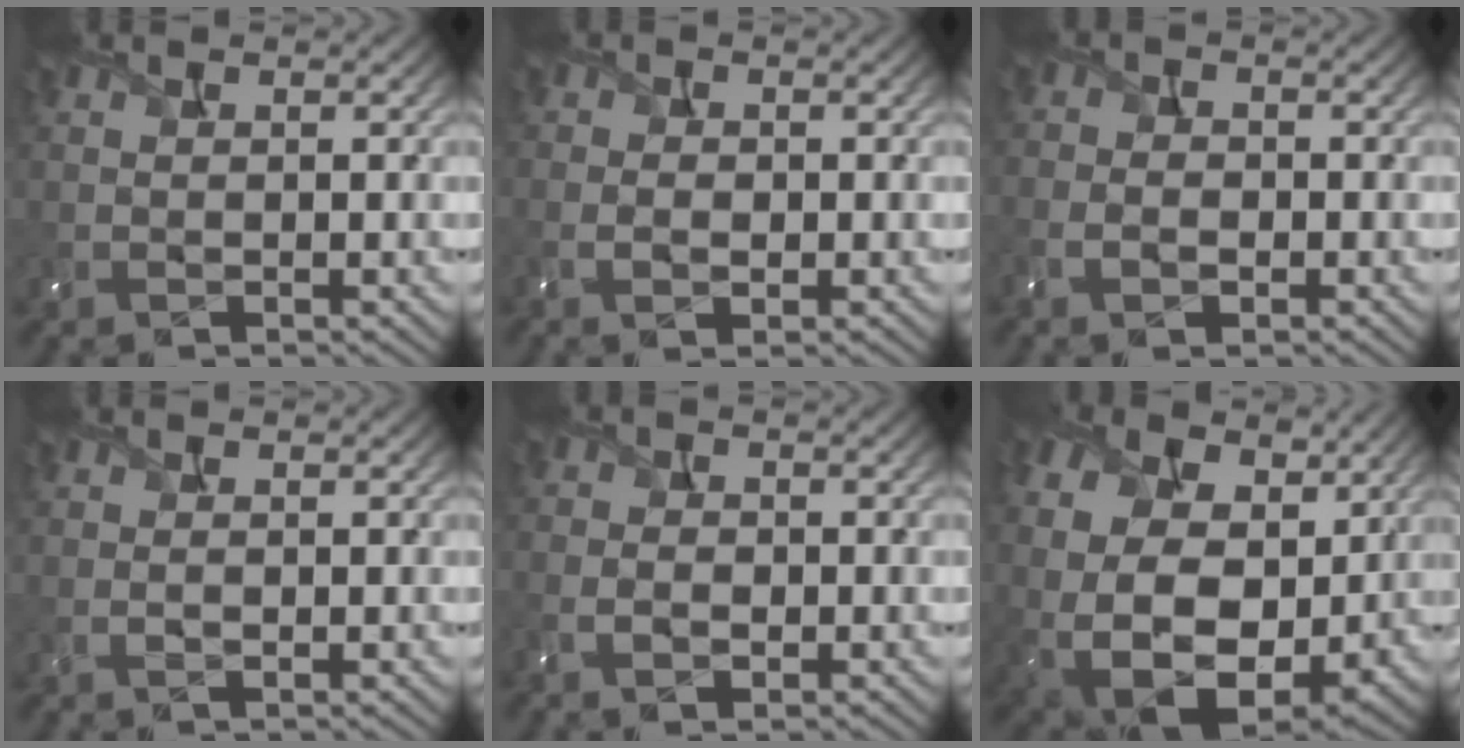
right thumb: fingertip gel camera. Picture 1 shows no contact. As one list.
[{"total": 2.4, "force": [-0.8, 1.3, 1.8], "torque": [-0.034, -0.005, -0.010]}, {"total": 3.2, "force": [-1.5, 1.8, 2.2], "torque": [-0.035, 0.001, -0.029]}, {"total": 0.7, "force": [0.1, 0.1, 0.6], "torque": [-0.016, 0.000, 0.002]}, {"total": 2.9, "force": [-1.0, 1.7, 2.1], "torque": [-0.036, -0.001, -0.021]}, {"total": 18.4, "force": [2.7, 13.8, 11.8], "torque": [-0.279, -0.003, 0.061]}]